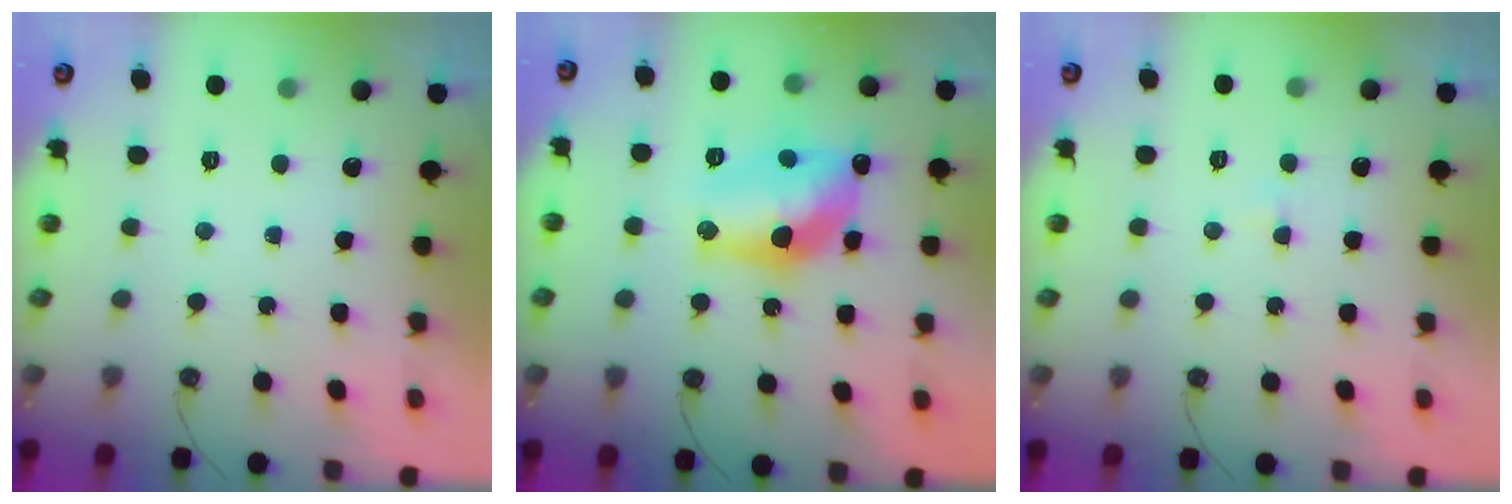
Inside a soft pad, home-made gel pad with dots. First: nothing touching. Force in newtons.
{"total": 17.1, "press": 16.4, "slide": 4.8}
{"total": 2.1, "press": 2.1, "slide": 0.4}